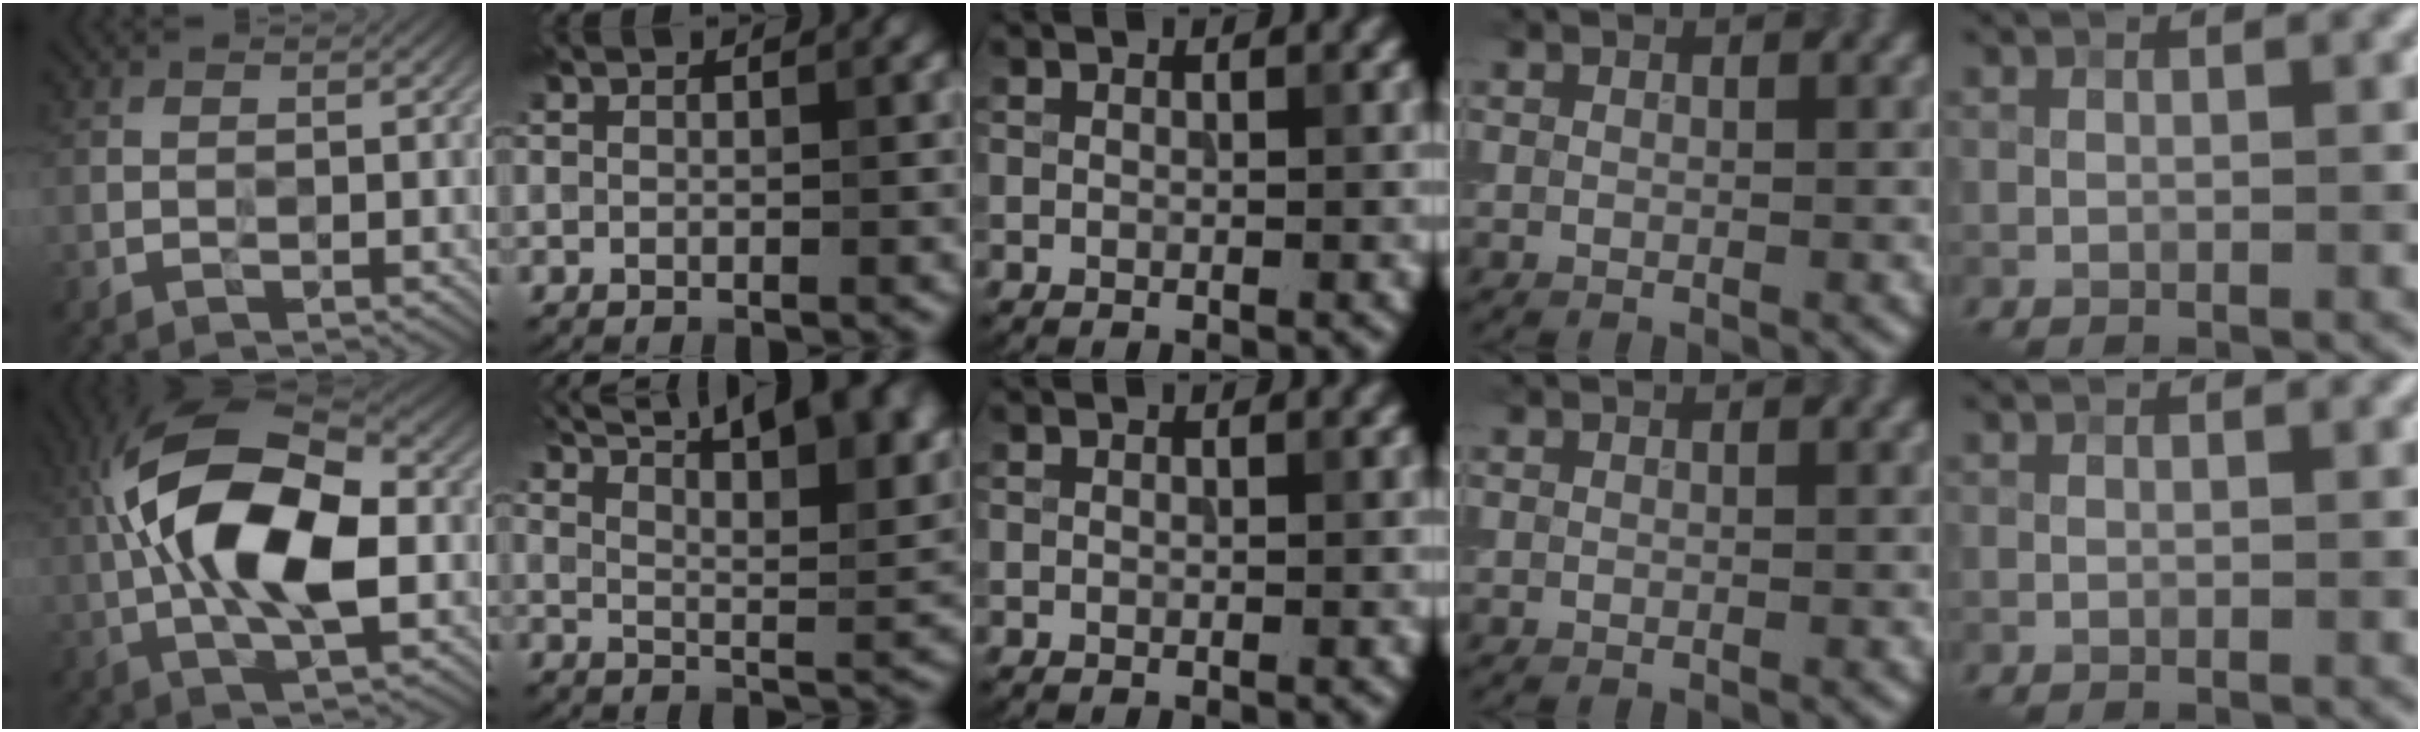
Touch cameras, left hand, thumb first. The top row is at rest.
{"thumb": {"total": 15.5, "force": [0.6, 7.1, 13.7], "torque": [-0.257, 0.027, 0.001]}, "index": {"total": 16.6, "force": [10.9, 5.8, 11.1], "torque": [-0.130, 0.047, 0.134]}}